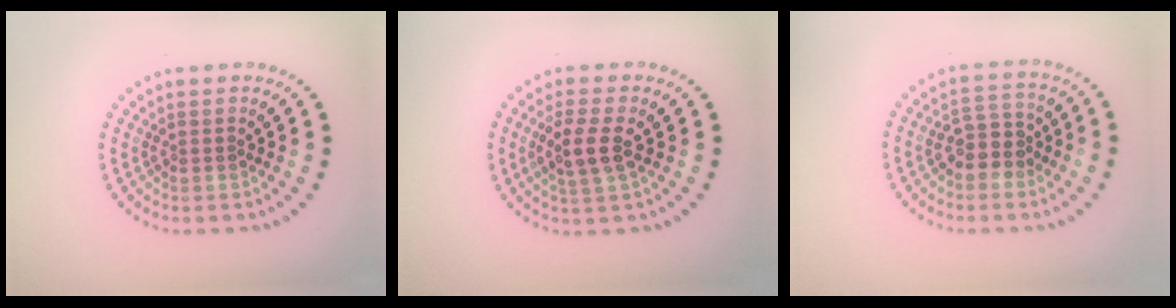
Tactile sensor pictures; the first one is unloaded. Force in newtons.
{"total": 2.9, "press": 2.8, "slide": 0.9}
{"total": 3.0, "press": 2.8, "slide": 0.8}